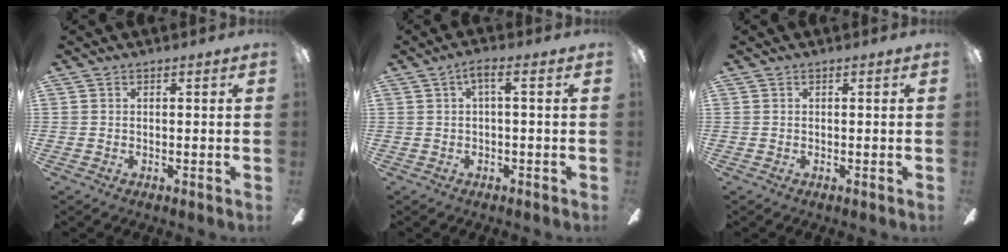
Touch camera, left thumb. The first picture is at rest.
{"total": 2.9, "force": [0.3, 0.6, 2.8], "torque": [-0.054, 0.008, 0.003]}
{"total": 0.0}